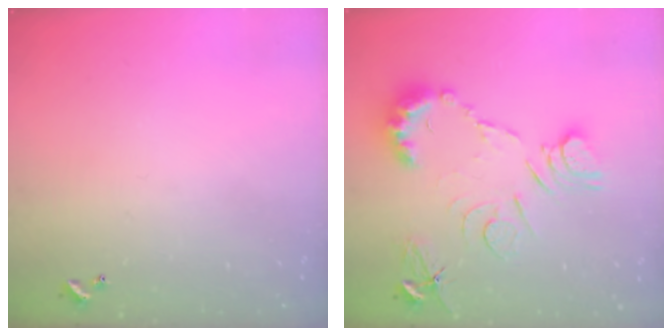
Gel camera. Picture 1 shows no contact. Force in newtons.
{"total": 11.6, "press": 11.6, "slide": 0.5}